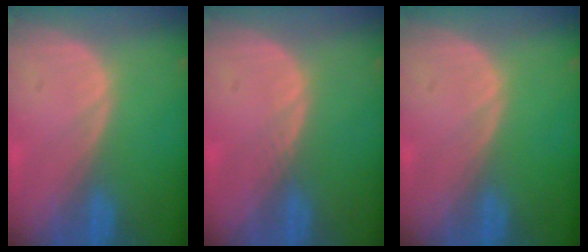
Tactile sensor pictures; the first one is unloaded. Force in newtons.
{"total": 0.7, "press": 0.6, "slide": 0.3}
{"total": 0.0}